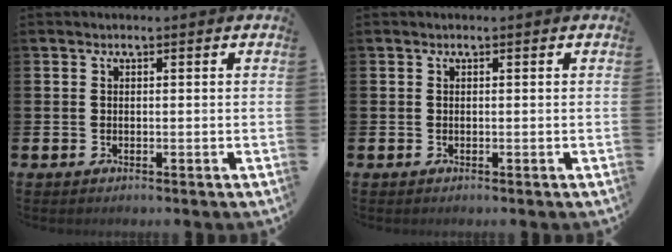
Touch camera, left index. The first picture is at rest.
{"total": 0.0}